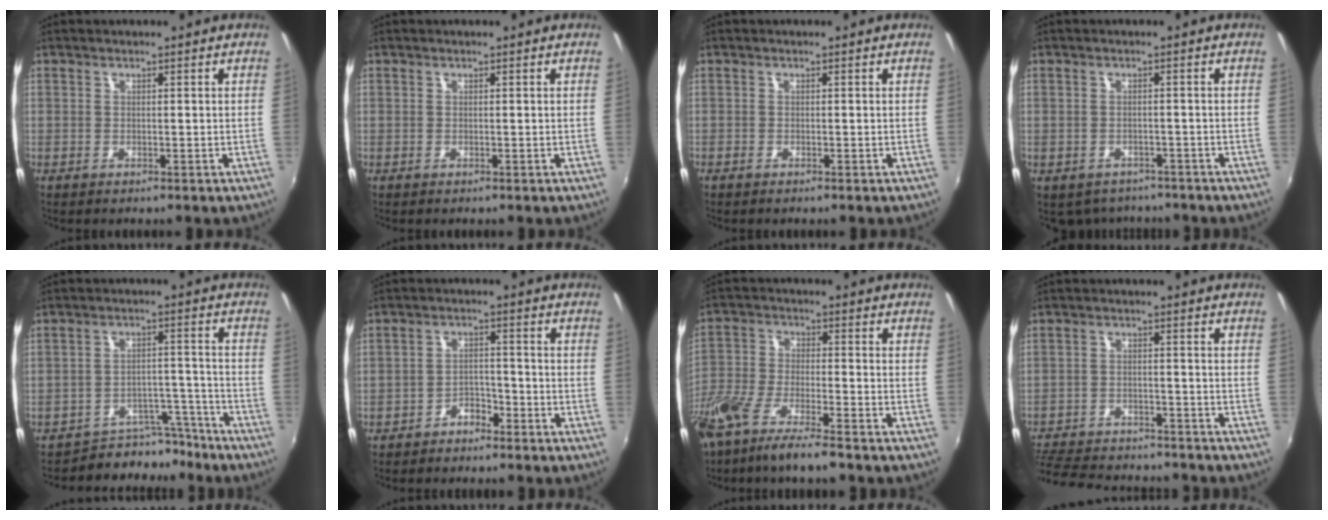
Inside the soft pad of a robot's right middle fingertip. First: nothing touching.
{"total": 0.0}
{"total": 0.5, "force": [-0.5, 0.1, 0.2], "torque": [-0.003, -0.004, -0.012]}
{"total": 5.6, "force": [-4.6, 2.9, 1.4], "torque": [-0.037, -0.014, -0.058]}
{"total": 8.6, "force": [-7.8, 3.4, 0.7], "torque": [-0.012, 0.031, -0.107]}
{"total": 3.4, "force": [-2.8, 1.7, 0.9], "torque": [-0.023, 0.011, -0.043]}
{"total": 13.2, "force": [-10.0, 2.0, 8.3], "torque": [-0.184, -0.036, -0.190]}
{"total": 17.3, "force": [-15.0, 5.2, 6.8], "torque": [-0.159, -0.011, -0.220]}